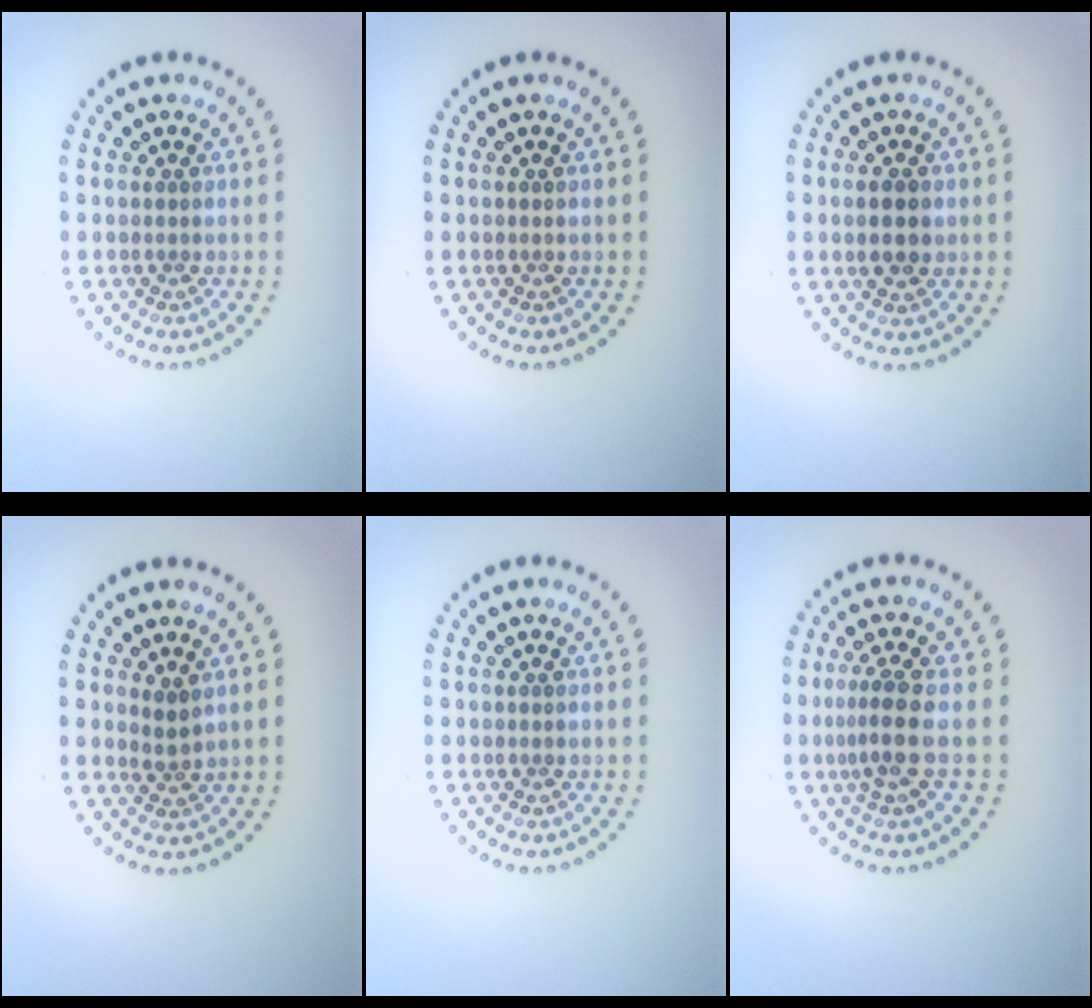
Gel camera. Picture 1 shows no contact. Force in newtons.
{"total": 0.0}
{"total": 2.4, "press": 2.4, "slide": 0.1}
{"total": 1.4, "press": 0.9, "slide": 1.0}
{"total": 0.0}
{"total": 2.8, "press": 2.1, "slide": 1.9}